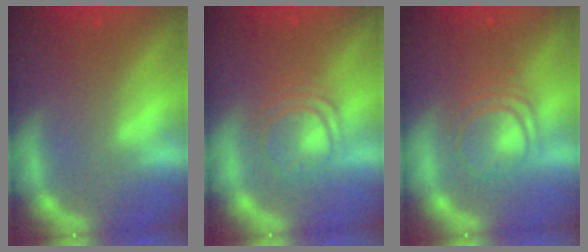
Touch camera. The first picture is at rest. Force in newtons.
{"total": 5.0}
{"total": 5.6}